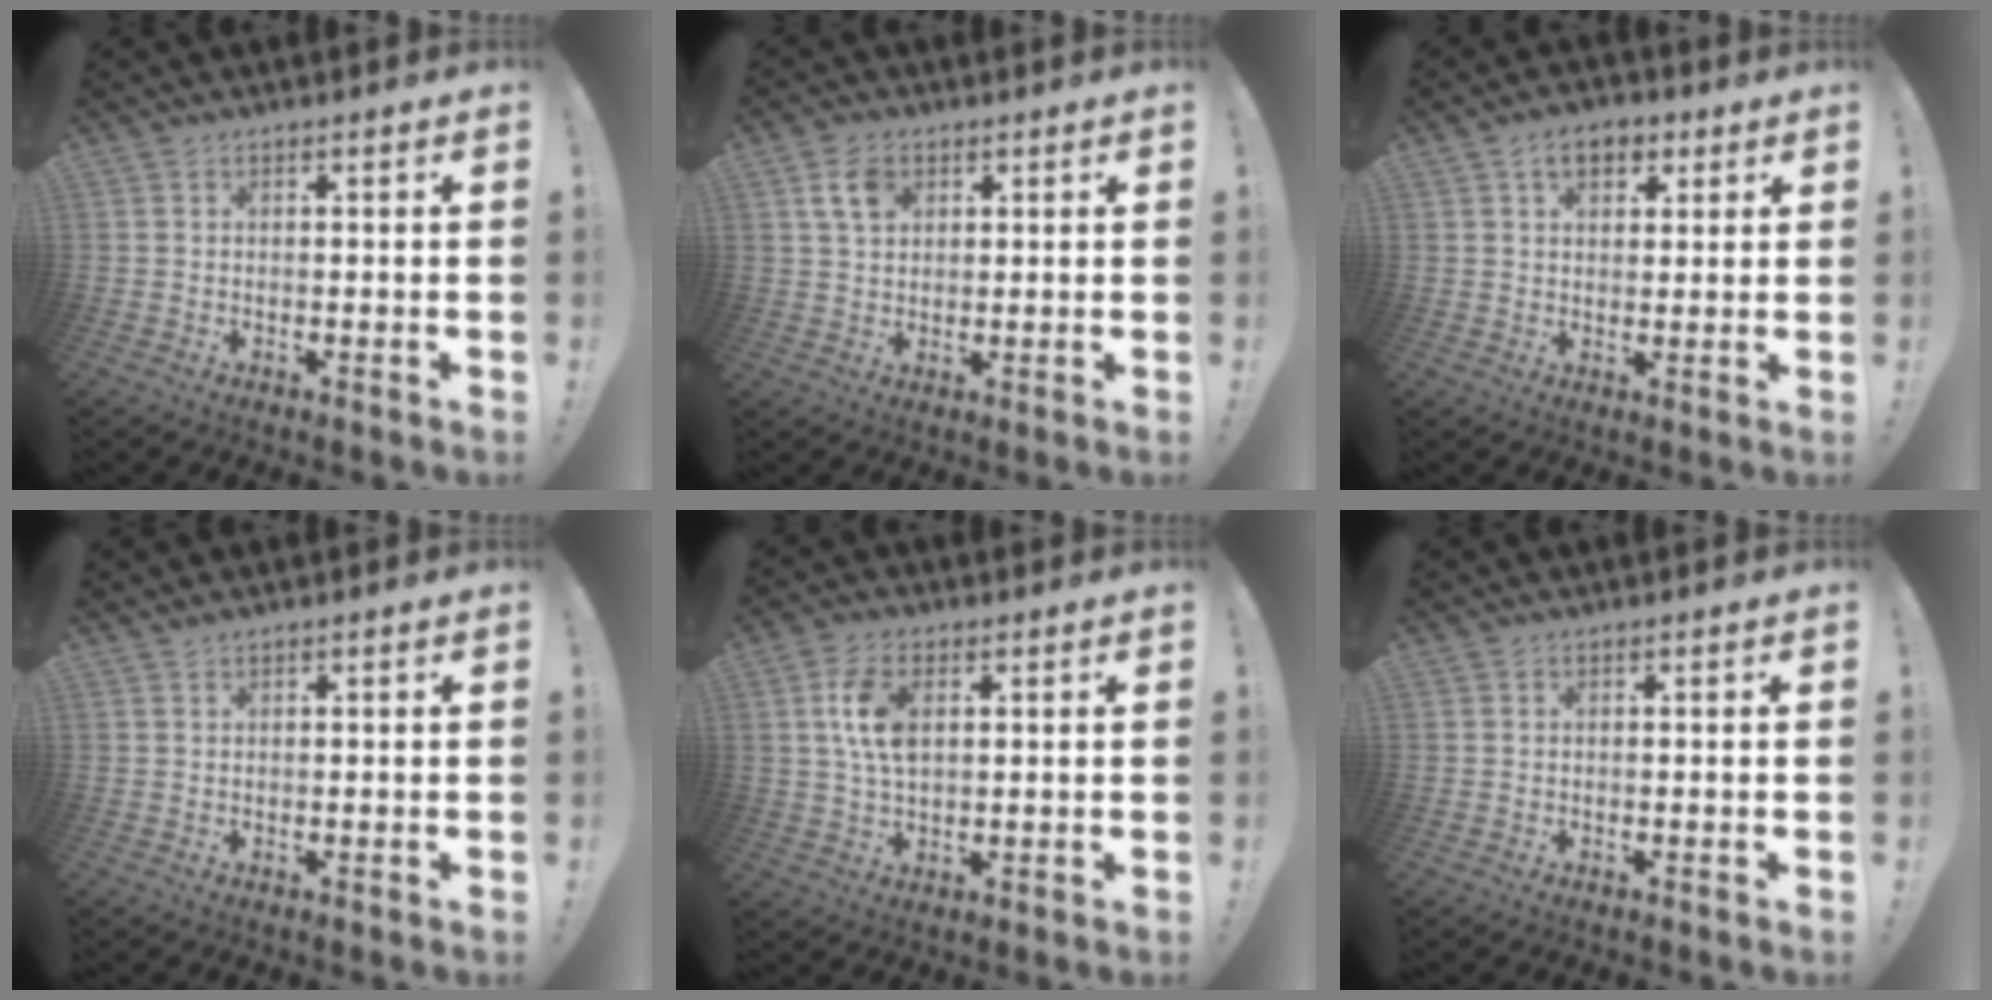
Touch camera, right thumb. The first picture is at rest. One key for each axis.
{"total": 6.5, "fx": 2.7, "fy": 4.5, "fz": 3.9, "tx": -0.061, "ty": 0.001, "tz": 0.052}
{"total": 7.1, "fx": 3.1, "fy": 4.8, "fz": 4.2, "tx": -0.054, "ty": 0.001, "tz": 0.055}
{"total": 0.6, "fx": 0.6, "fy": -0.1, "fz": 0.2, "tx": 0.001, "ty": -0.003, "tz": 0.011}
{"total": 8.8, "fx": 2.1, "fy": 4.9, "fz": 7.0, "tx": -0.141, "ty": -0.001, "tz": 0.035}
{"total": 0.0}